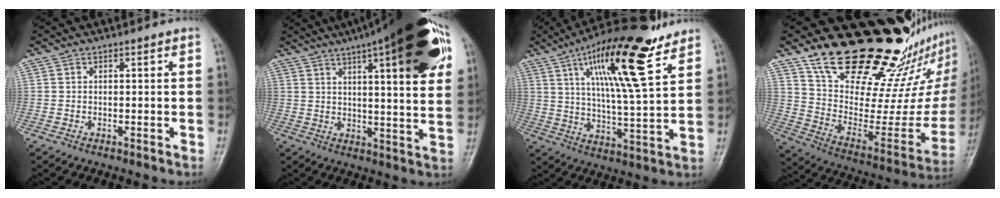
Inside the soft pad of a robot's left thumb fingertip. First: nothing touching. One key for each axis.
{"total": 25.9, "fx": 12.5, "fy": 6.6, "fz": 21.7, "tx": -0.295, "ty": -0.006, "tz": 0.171}
{"total": 18.8, "fx": 10.8, "fy": 4.3, "fz": 14.9, "tx": -0.234, "ty": -0.044, "tz": 0.181}
{"total": 29.0, "fx": 23.4, "fy": 9.8, "fz": 14.2, "tx": -0.170, "ty": -0.148, "tz": 0.350}